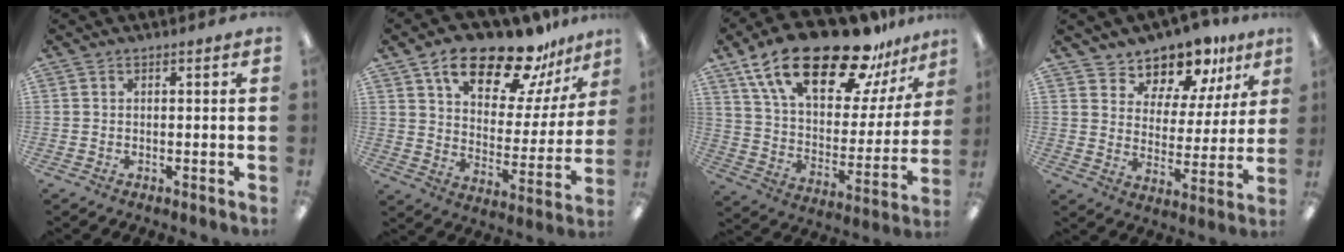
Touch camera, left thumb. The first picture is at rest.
{"total": 20.3, "force": [14.9, 8.4, 10.9], "torque": [-0.181, -0.086, 0.253]}
{"total": 26.8, "force": [18.4, 10.7, 16.4], "torque": [-0.273, -0.112, 0.312]}
{"total": 10.9, "force": [9.6, 4.8, 1.8], "torque": [-0.031, -0.090, 0.175]}